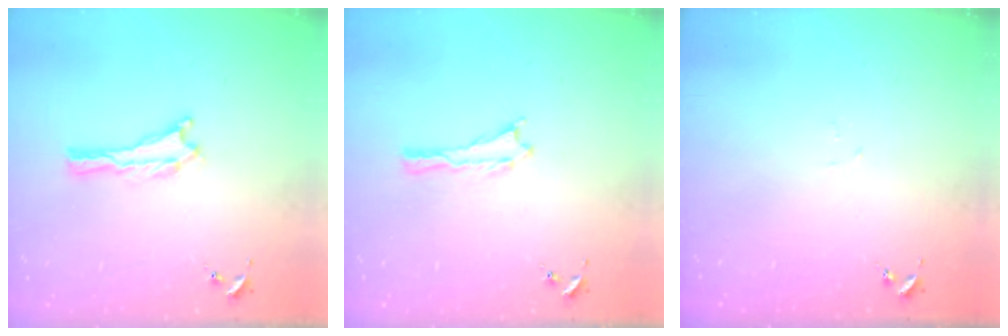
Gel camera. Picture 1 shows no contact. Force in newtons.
{"total": 0.0}
{"total": 1.0, "press": 1.0, "slide": 0.1}